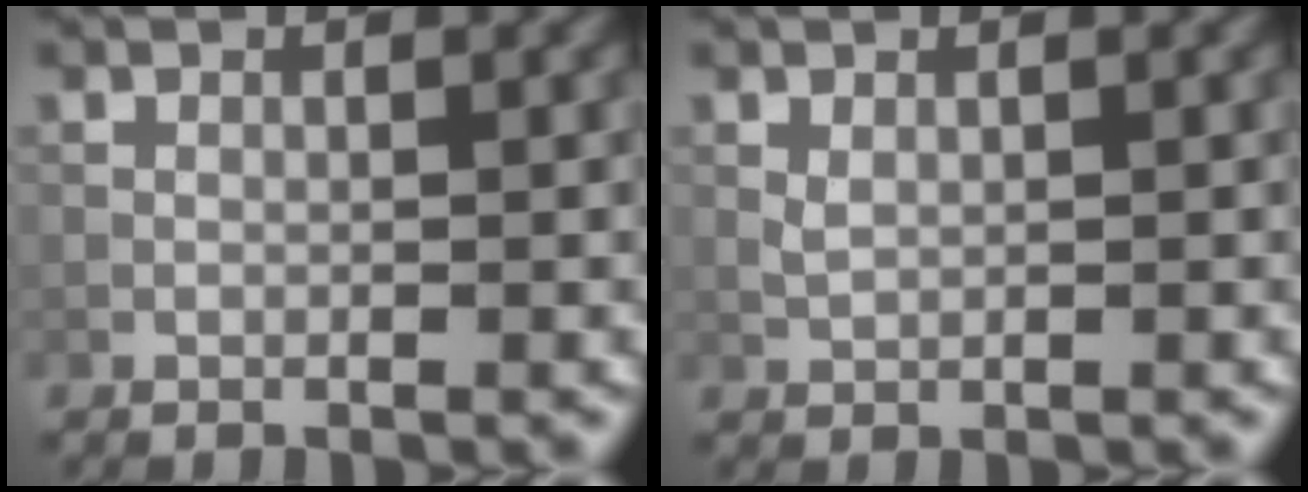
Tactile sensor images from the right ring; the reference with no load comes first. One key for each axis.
{"total": 0.7, "fx": 0.3, "fy": 0.3, "fz": 0.5, "tx": -0.017, "ty": -0.001, "tz": 0.009}